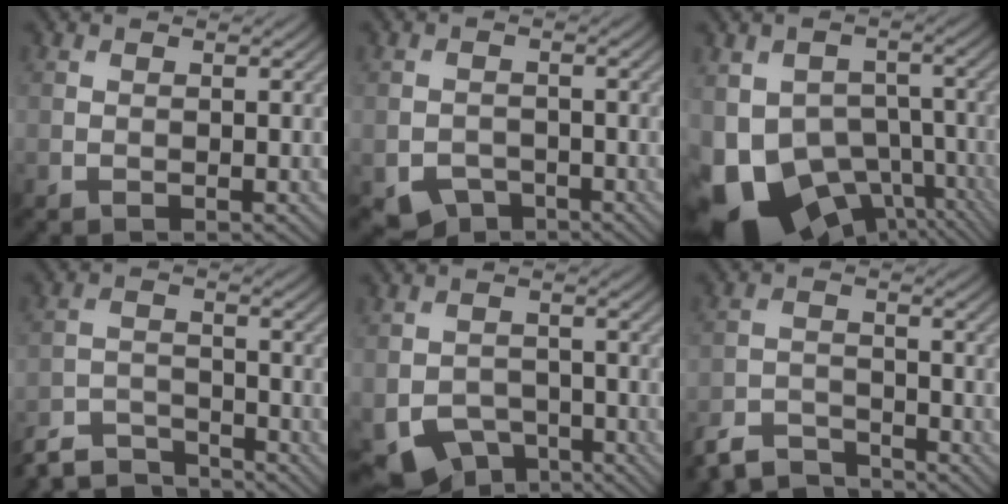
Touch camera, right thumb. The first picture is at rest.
{"total": 3.2, "force": [-2.3, 2.0, 1.0], "torque": [-0.019, -0.008, -0.043]}
{"total": 14.6, "force": [-7.1, 9.9, 8.1], "torque": [-0.181, -0.049, -0.096]}
{"total": 6.2, "force": [-5.8, 1.4, 1.7], "torque": [-0.033, -0.011, -0.112]}
{"total": 6.0, "force": [-3.6, 4.1, 2.6], "torque": [-0.053, -0.023, -0.056]}
{"total": 5.4, "force": [-5.1, 1.4, 1.4], "torque": [-0.026, -0.009, -0.102]}